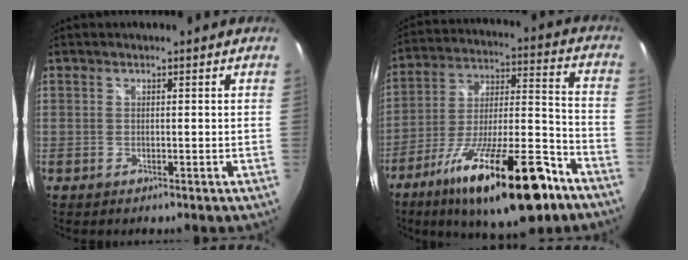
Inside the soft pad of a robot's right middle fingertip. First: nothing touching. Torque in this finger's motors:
{"motor_torque": [2.14, 0.00, 0.81, 0.21]}